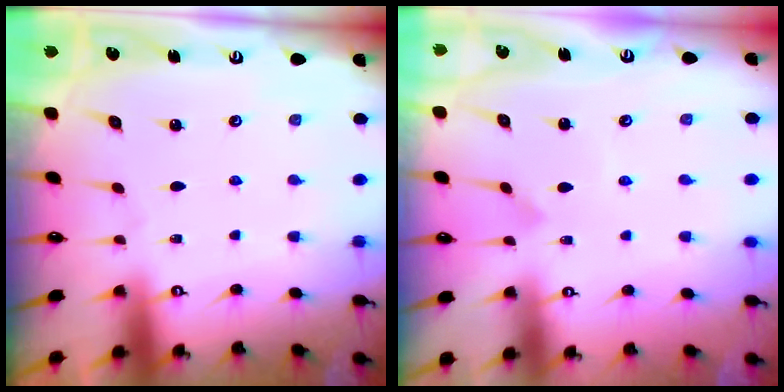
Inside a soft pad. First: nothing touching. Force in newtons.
{"total": 2.7, "press": 2.7, "slide": 0.1}